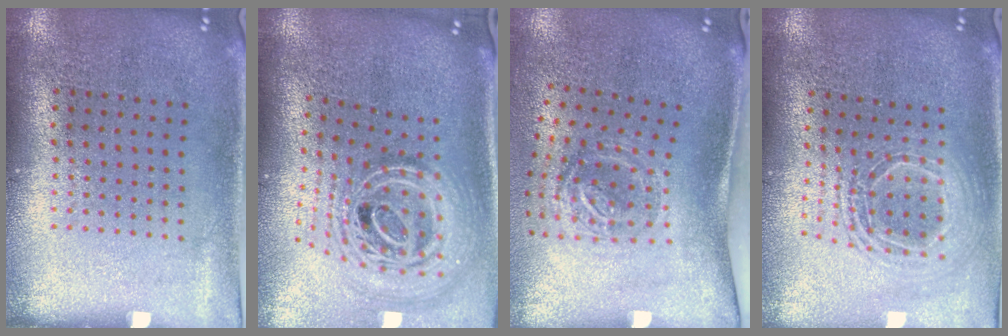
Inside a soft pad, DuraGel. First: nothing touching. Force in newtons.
{"total": 3.0, "press": 2.0, "slide": 2.2}
{"total": 1.9, "press": 1.2, "slide": 1.5}
{"total": 1.8, "press": 1.5, "slide": 1.1}